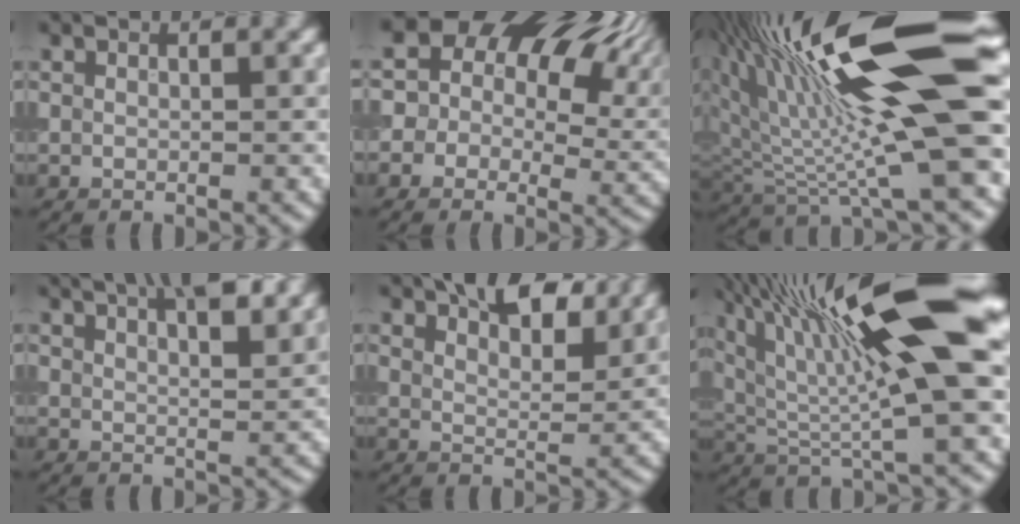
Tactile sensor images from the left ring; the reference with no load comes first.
{"total": 14.3, "force": [3.8, 10.7, 8.6], "torque": [-0.139, 0.029, 0.058]}
{"total": 17.3, "force": [5.0, 4.5, 16.0], "torque": [-0.265, 0.008, 0.080]}
{"total": 7.6, "force": [5.2, 2.5, 4.9], "torque": [-0.039, 0.032, 0.050]}
{"total": 5.8, "force": [4.5, 2.0, 3.0], "torque": [-0.041, 0.014, 0.060]}
{"total": 16.0, "force": [5.3, 3.9, 14.6], "torque": [-0.251, 0.018, 0.091]}